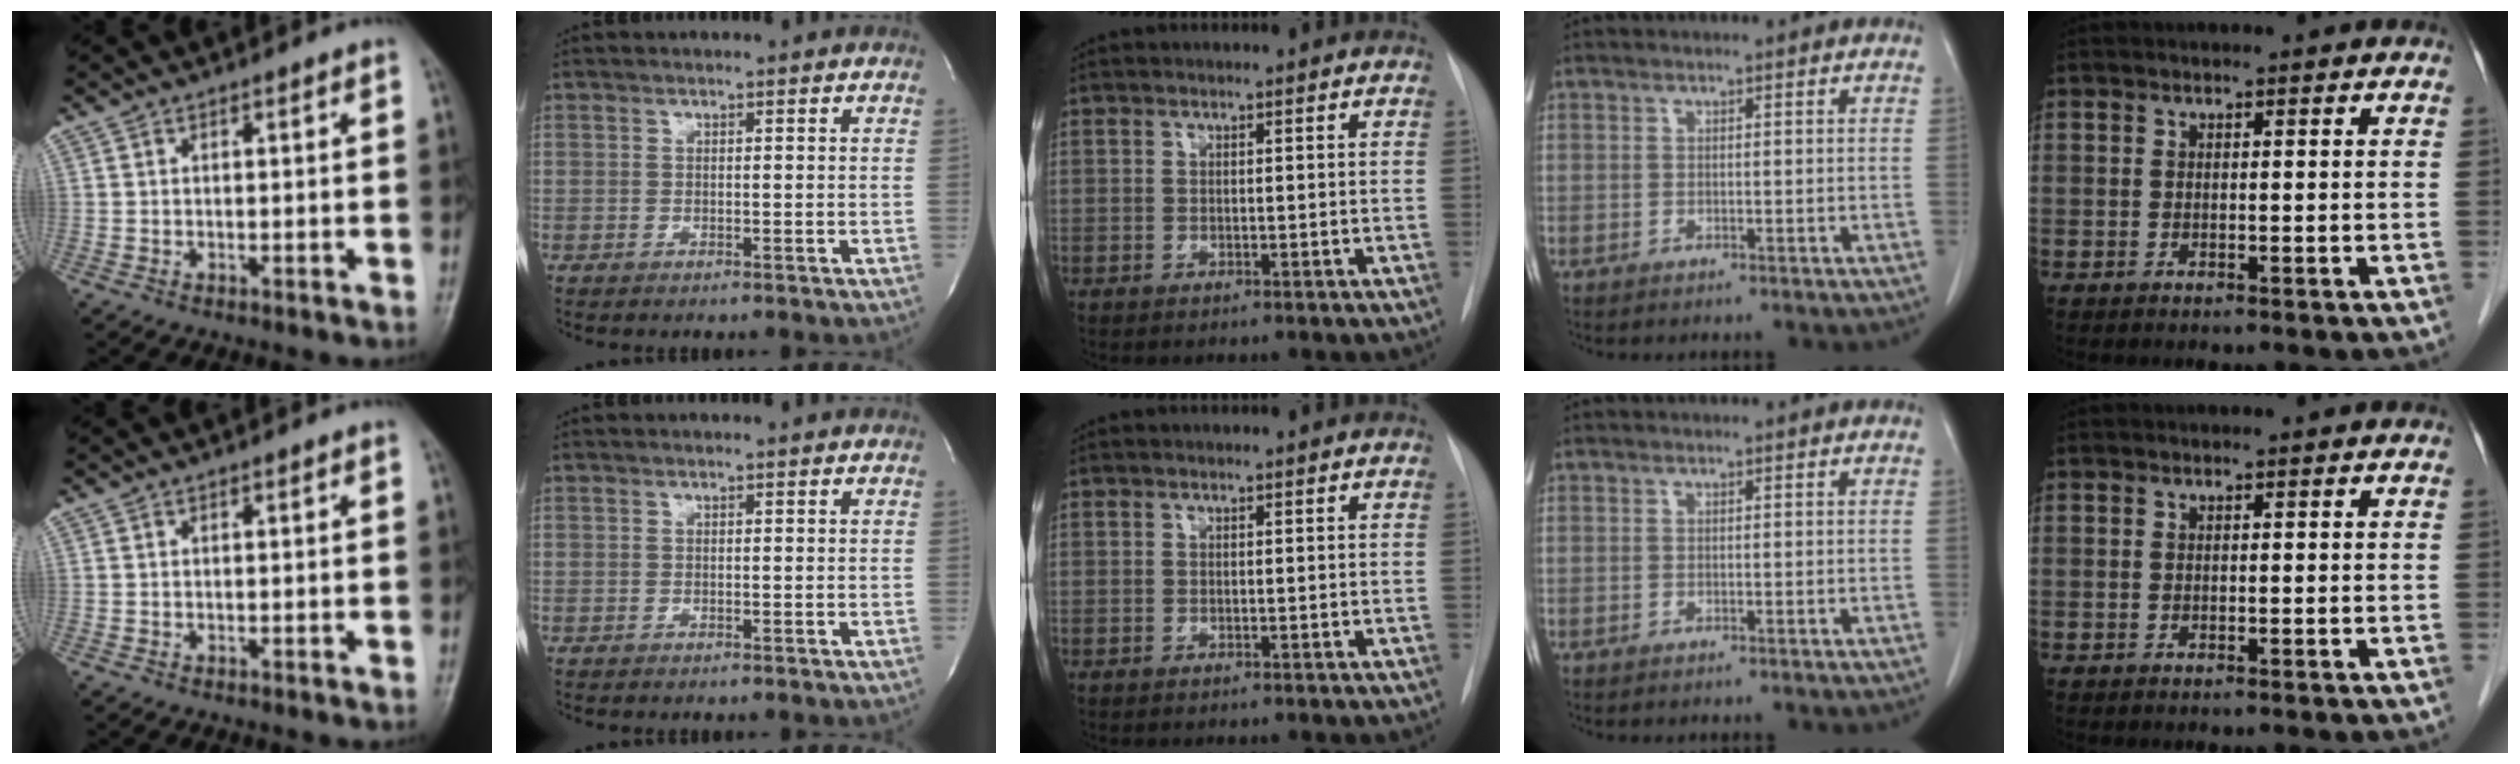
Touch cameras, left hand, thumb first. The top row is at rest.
{}